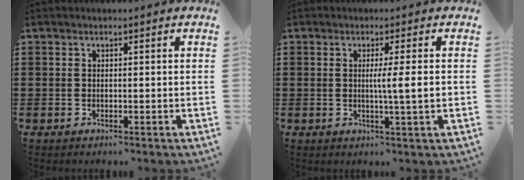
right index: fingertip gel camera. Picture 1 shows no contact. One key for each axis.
{"total": 4.2, "fx": 0.1, "fy": -0.4, "fz": 4.2, "tx": -0.076, "ty": -0.008, "tz": -0.003}